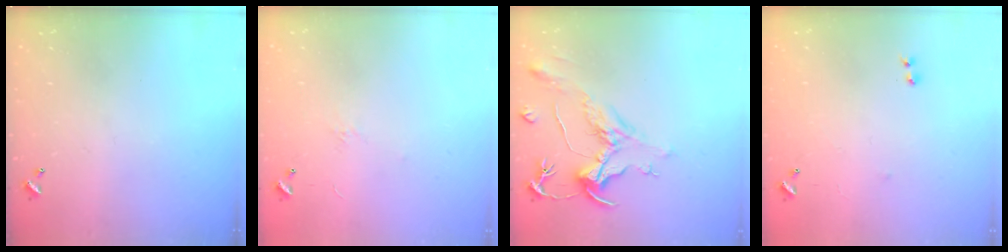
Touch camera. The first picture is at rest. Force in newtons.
{"total": 5.4, "press": 5.4, "slide": 0.8}
{"total": 2.1, "press": 1.6, "slide": 1.3}
{"total": 7.1, "press": 7.1, "slide": 0.7}